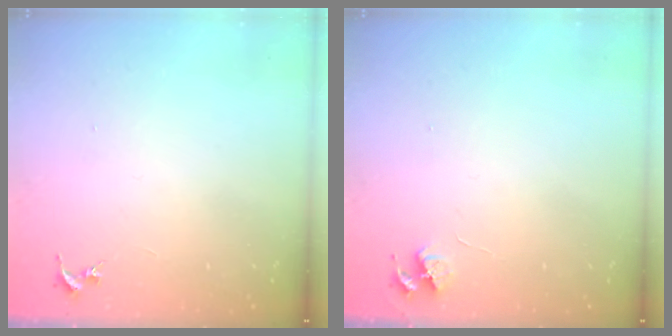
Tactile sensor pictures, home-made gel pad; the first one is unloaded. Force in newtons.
{"total": 4.5, "press": 4.4, "slide": 0.6}